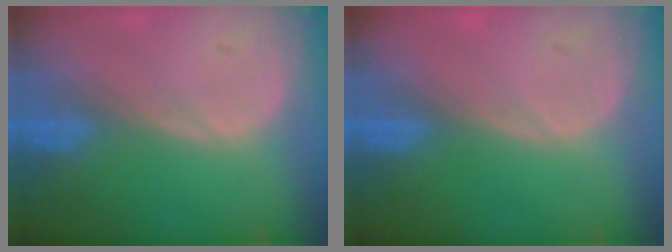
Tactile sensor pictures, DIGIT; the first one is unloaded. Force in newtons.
{"total": 0.0}